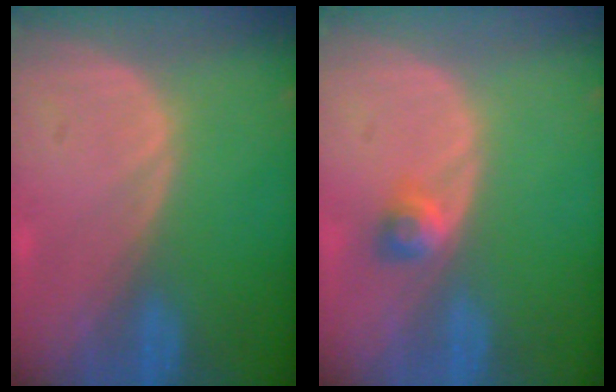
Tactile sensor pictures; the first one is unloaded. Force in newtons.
{"total": 2.6, "press": 2.2, "slide": 1.4}